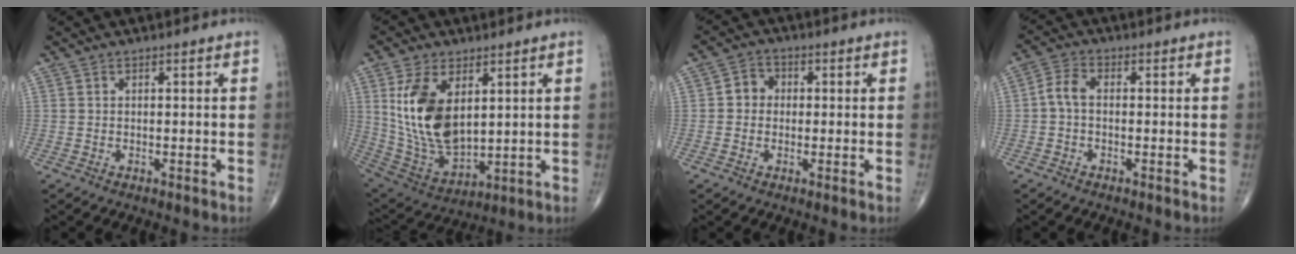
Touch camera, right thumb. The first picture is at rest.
{"total": 16.5, "force": [4.2, 9.2, 13.0], "torque": [-0.237, -0.022, 0.099]}
{"total": 3.8, "force": [0.0, 3.4, 1.7], "torque": [-0.006, 0.013, -0.011]}
{"total": 3.7, "force": [-0.5, 2.2, 2.9], "torque": [-0.059, 0.014, -0.018]}